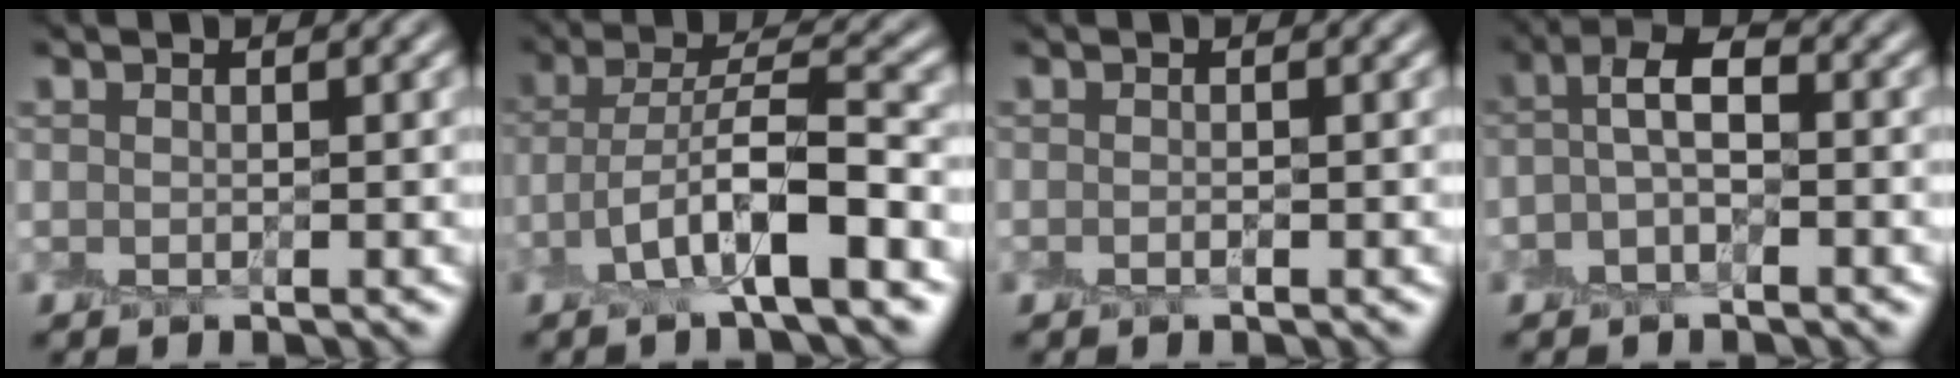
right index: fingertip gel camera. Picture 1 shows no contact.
{"total": 6.9, "force": [-2.9, 1.7, 6.0], "torque": [-0.113, 0.011, -0.054]}
{"total": 0.6, "force": [-0.3, 0.1, 0.5], "torque": [-0.011, -0.002, -0.006]}
{"total": 3.7, "force": [-0.3, 1.7, 3.2], "torque": [-0.062, 0.011, -0.014]}